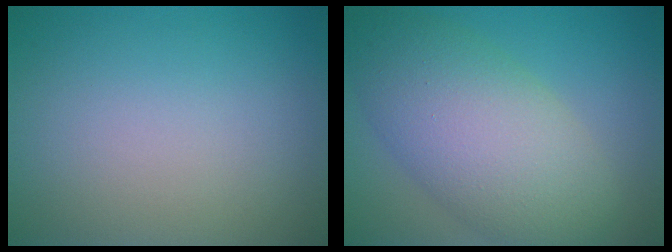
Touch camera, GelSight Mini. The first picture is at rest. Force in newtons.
{"total": 9.2, "press": 9.2, "slide": 0.3}